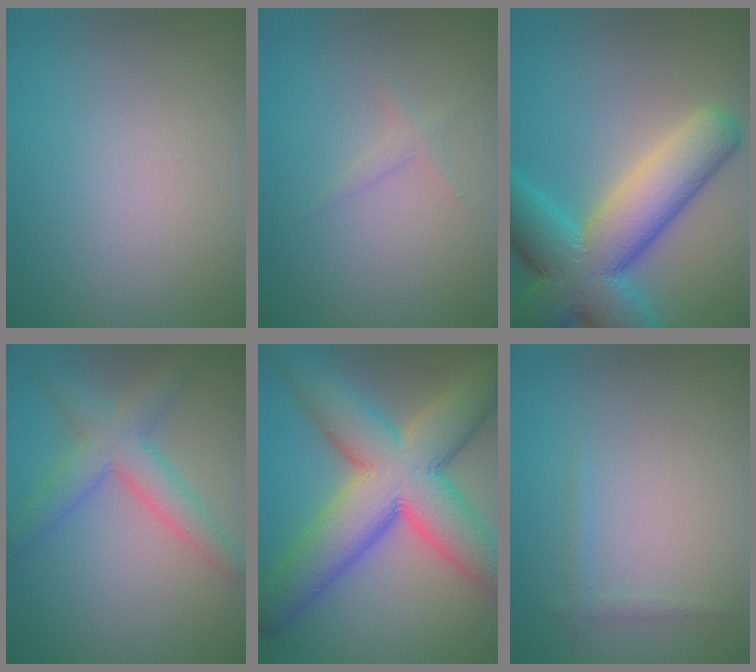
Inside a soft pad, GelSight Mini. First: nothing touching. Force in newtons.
{"total": 0.9, "press": 0.9, "slide": 0.0}
{"total": 11.8, "press": 11.8, "slide": 0.4}
{"total": 4.6, "press": 4.6, "slide": 0.2}
{"total": 13.2, "press": 13.2, "slide": 0.4}
{"total": 0.9, "press": 0.9, "slide": 0.1}